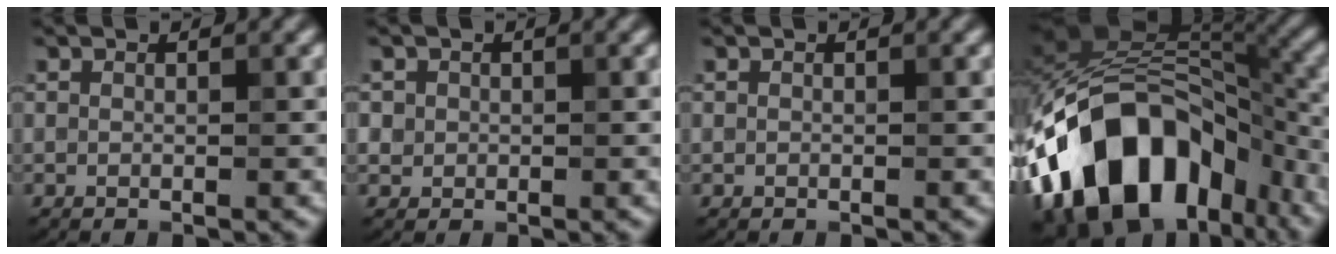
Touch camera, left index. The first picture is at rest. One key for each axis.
{"total": 1.2, "fx": 0.1, "fy": 1.2, "fz": 0.1, "tx": 0.011, "ty": -0.004, "tz": 0.004}
{"total": 0.0}
{"total": 15.9, "fx": -7.4, "fy": 9.9, "fz": 10.0, "tx": -0.168, "ty": 0.014, "tz": -0.137}